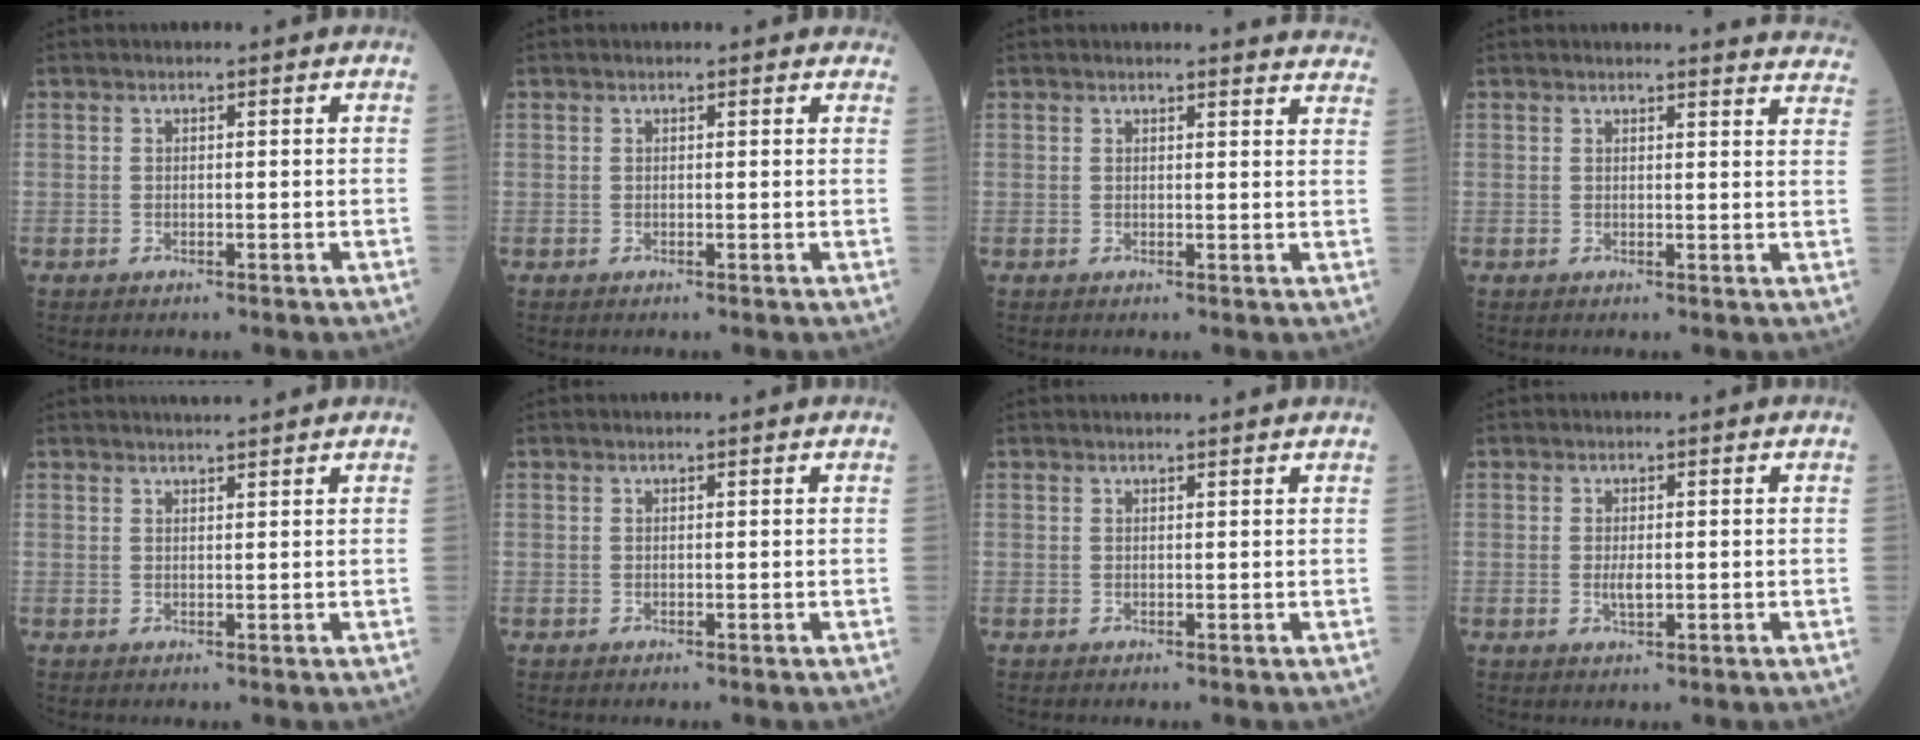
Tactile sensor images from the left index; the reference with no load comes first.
{"total": 0.6, "force": [-0.4, 0.4, -0.1], "torque": [0.005, 0.009, -0.016]}
{"total": 9.5, "force": [9.4, 0.7, 0.9], "torque": [0.025, -0.055, 0.064]}
{"total": 9.9, "force": [9.8, 0.6, 0.8], "torque": [0.027, -0.071, 0.065]}
{"total": 3.8, "force": [3.6, -0.2, 1.3], "torque": [-0.019, 0.021, 0.050]}
{"total": 0.5, "force": [0.5, -0.1, 0.1], "torque": [-0.004, 0.001, 0.008]}
{"total": 3.4, "force": [3.3, -0.2, 0.9], "torque": [-0.010, 0.014, 0.036]}
{"total": 1.9, "force": [-0.3, 0.6, 1.8], "torque": [-0.037, -0.003, -0.002]}